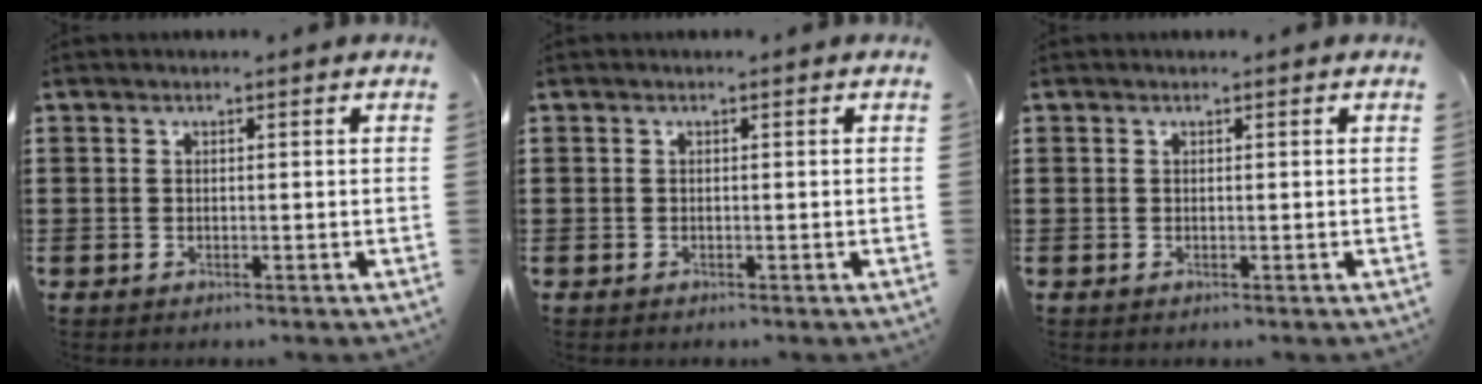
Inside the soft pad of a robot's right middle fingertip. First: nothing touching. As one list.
[{"total": 0.0}, {"total": 0.0}]